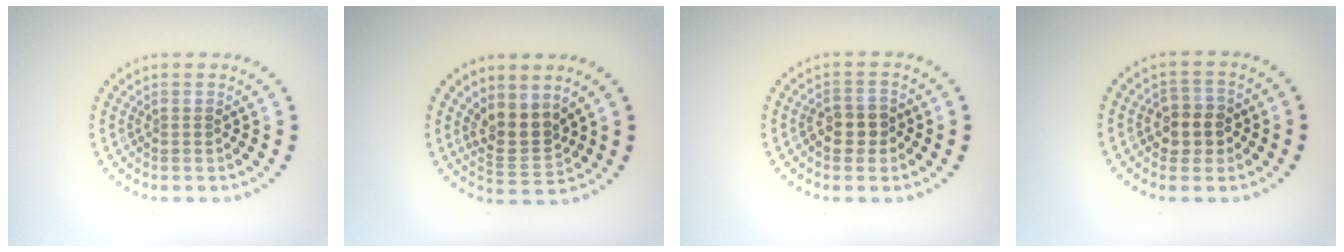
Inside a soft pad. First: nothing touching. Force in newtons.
{"total": 3.5, "press": 3.1, "slide": 1.7}
{"total": 2.5, "press": 2.4, "slide": 0.6}
{"total": 3.1, "press": 3.0, "slide": 0.9}